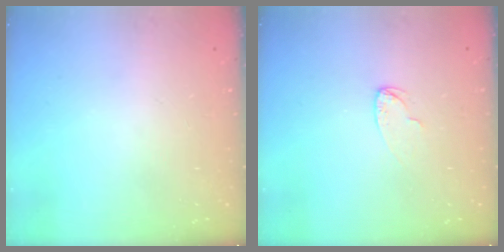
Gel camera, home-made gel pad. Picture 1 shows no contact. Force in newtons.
{"total": 4.1, "press": 4.1, "slide": 0.4}